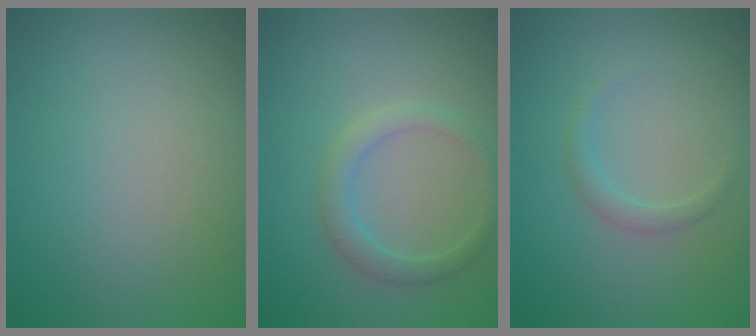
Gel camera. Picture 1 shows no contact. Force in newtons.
{"total": 2.1, "press": 2.1, "slide": 0.1}
{"total": 1.2, "press": 1.1, "slide": 0.2}